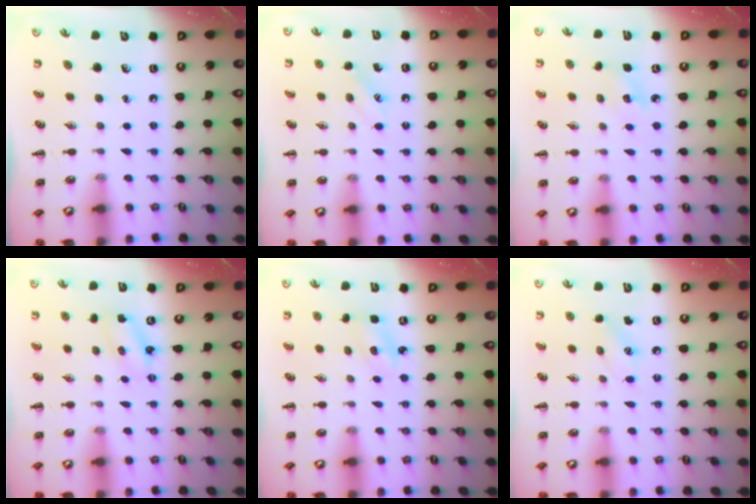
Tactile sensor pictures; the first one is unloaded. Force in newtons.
{"total": 3.3, "press": 3.2, "slide": 0.8}
{"total": 4.0, "press": 3.8, "slide": 1.1}
{"total": 2.1, "press": 2.1, "slide": 0.6}
{"total": 2.8, "press": 2.7, "slide": 0.7}
{"total": 8.2, "press": 8.0, "slide": 1.7}